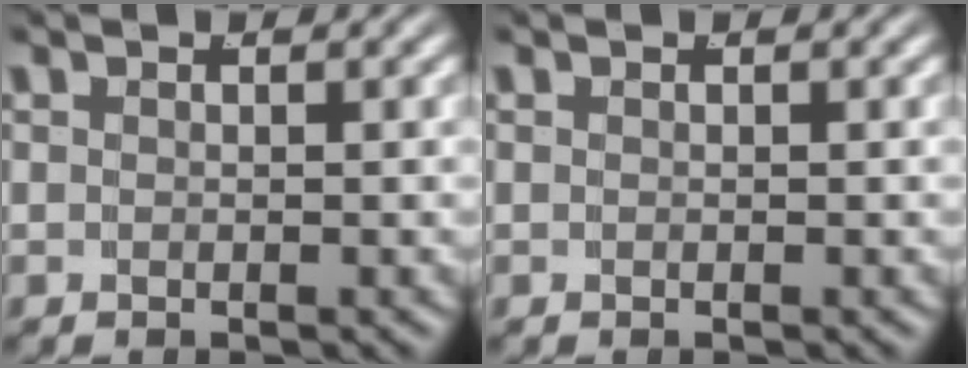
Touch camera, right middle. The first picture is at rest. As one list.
[{"total": 0.0}]